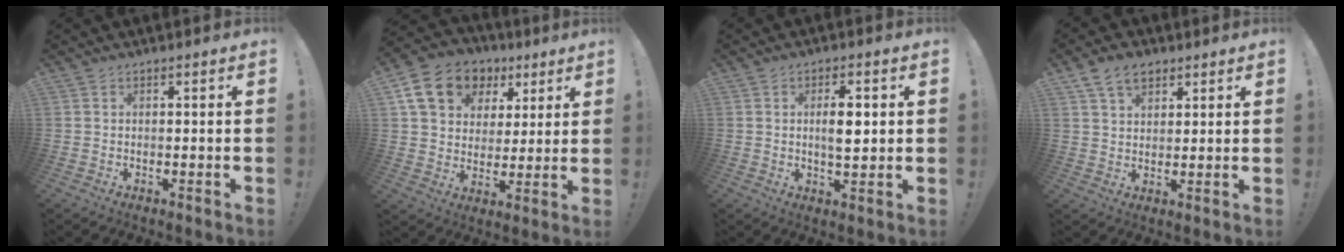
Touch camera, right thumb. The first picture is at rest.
{"total": 16.0, "force": [7.3, 12.1, 7.4], "torque": [-0.111, -0.028, 0.146]}
{"total": 6.7, "force": [0.7, 2.8, 6.0], "torque": [-0.095, -0.002, 0.004]}
{"total": 7.5, "force": [4.4, 4.7, 3.7], "torque": [-0.066, -0.007, 0.086]}